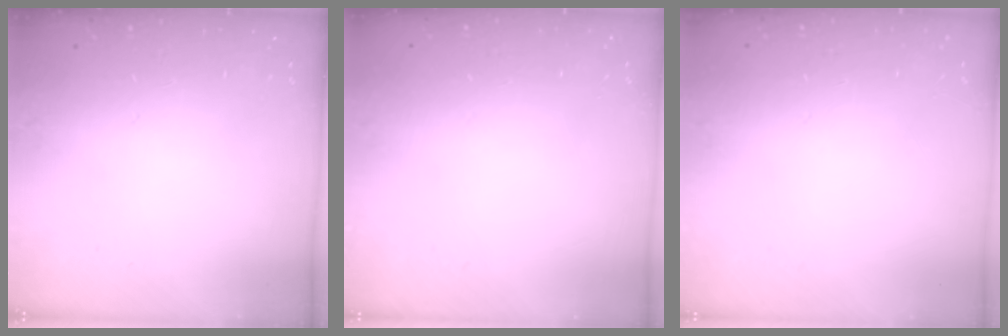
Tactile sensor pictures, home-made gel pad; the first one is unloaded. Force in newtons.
{"total": 0.0}
{"total": 0.0}